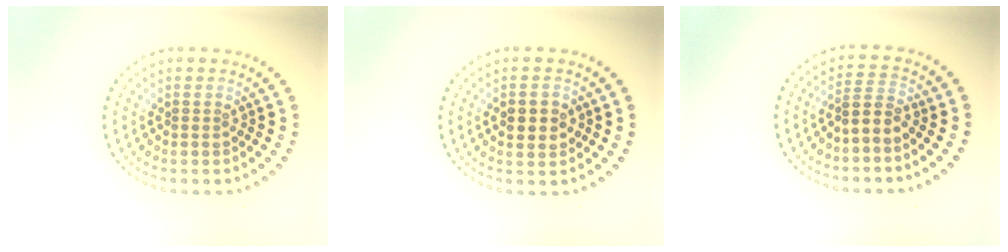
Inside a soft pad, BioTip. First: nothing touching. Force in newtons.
{"total": 2.5, "press": 2.5, "slide": 0.1}
{"total": 1.9, "press": 1.5, "slide": 1.3}